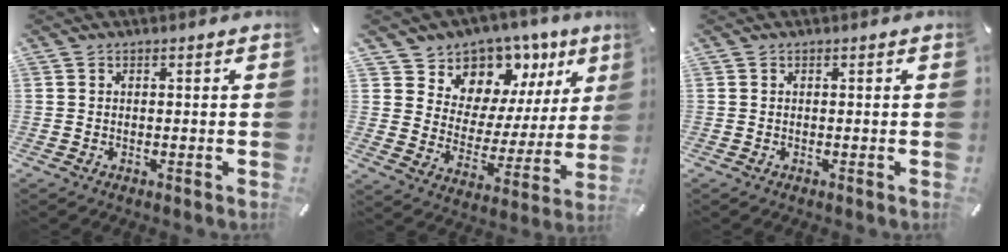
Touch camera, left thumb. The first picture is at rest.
{"total": 9.8, "force": [7.1, 6.8, -0.6], "torque": [0.014, -0.101, 0.127]}
{"total": 0.0}